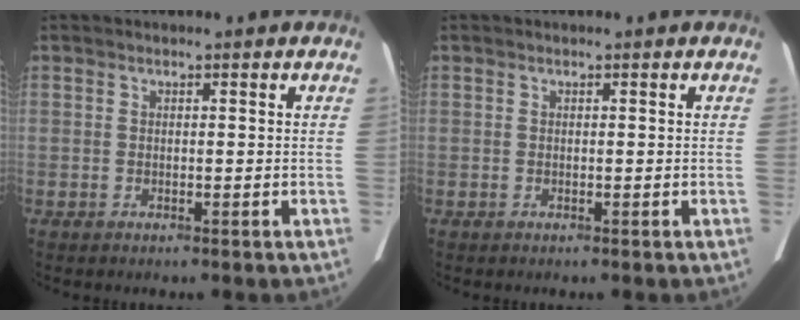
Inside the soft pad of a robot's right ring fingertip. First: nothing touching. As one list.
[{"total": 0.0}]